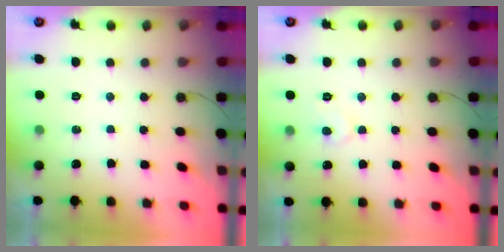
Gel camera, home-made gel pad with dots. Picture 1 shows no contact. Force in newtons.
{"total": 5.6, "press": 5.6, "slide": 0.4}